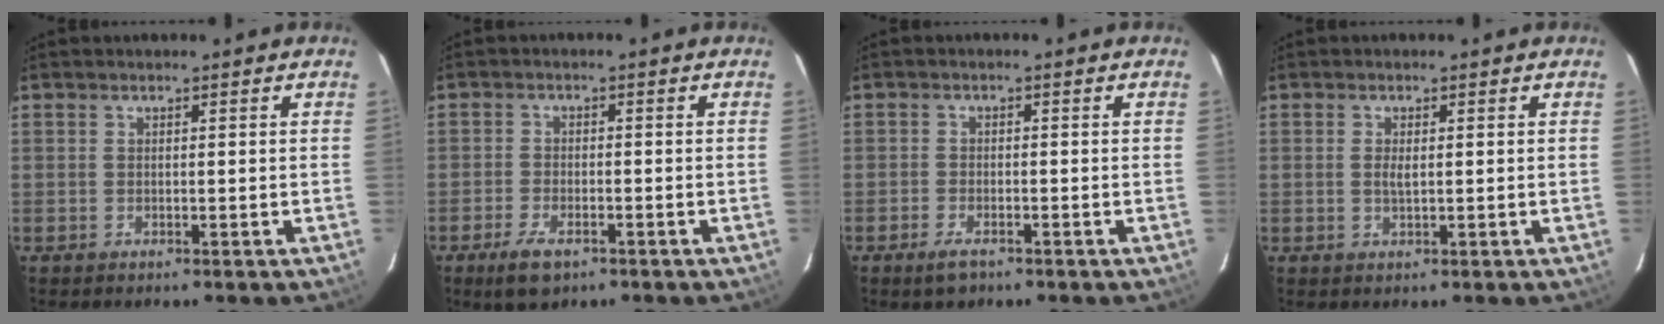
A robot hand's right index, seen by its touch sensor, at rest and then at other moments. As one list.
[{"total": 5.6, "force": [-3.5, 2.7, 3.5], "torque": [-0.091, -0.009, -0.063]}, {"total": 3.4, "force": [-2.4, 1.6, 1.8], "torque": [-0.047, -0.006, -0.044]}, {"total": 1.6, "force": [0.4, 0.7, 1.4], "torque": [-0.028, 0.000, 0.006]}]